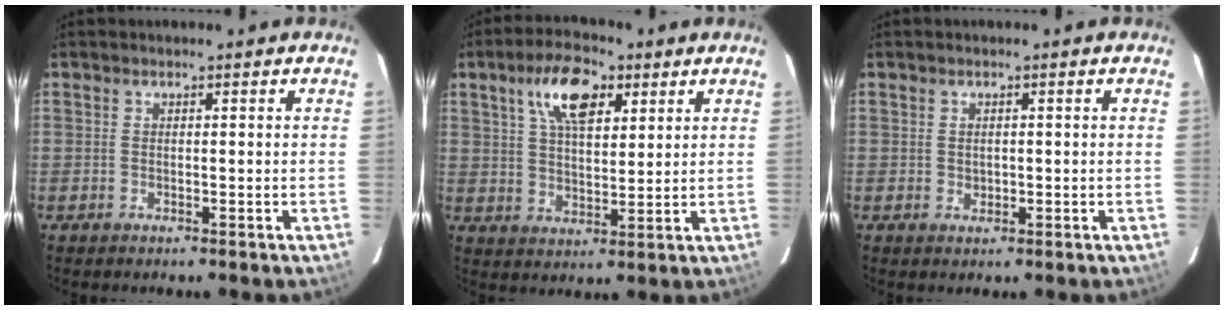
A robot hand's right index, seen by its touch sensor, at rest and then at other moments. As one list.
[{"total": 10.4, "force": [5.1, 4.6, 7.9], "torque": [-0.144, 0.021, 0.090]}, {"total": 1.2, "force": [0.1, 1.1, 0.6], "torque": [-0.007, 0.002, 0.005]}]